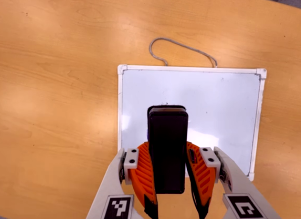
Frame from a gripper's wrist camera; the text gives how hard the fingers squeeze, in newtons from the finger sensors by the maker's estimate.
{"total": 9.0, "left": 6.7, "right": 11.3}